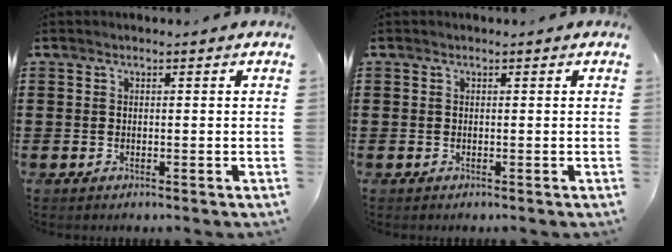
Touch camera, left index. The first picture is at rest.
{"total": 0.0}